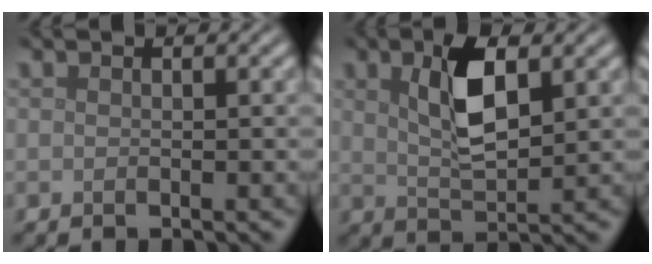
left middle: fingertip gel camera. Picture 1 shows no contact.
{"total": 5.2, "force": [1.7, 2.1, 4.4], "torque": [-0.092, 0.005, 0.032]}